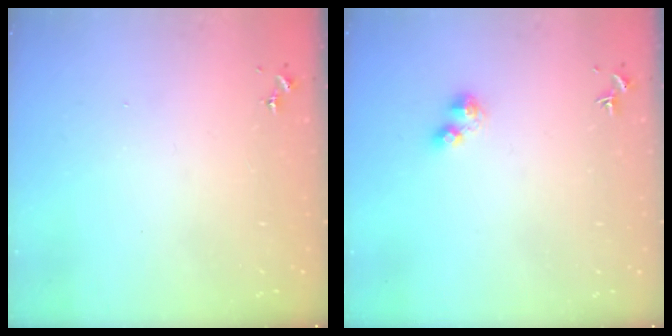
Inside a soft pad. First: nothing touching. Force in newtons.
{"total": 2.9, "press": 2.9, "slide": 0.7}